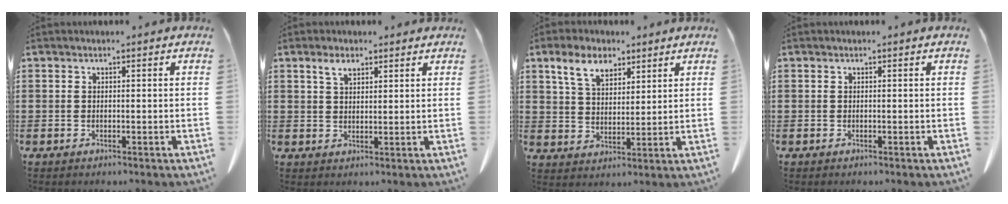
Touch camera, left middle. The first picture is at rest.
{"total": 3.3, "force": [2.2, 1.4, 2.1], "torque": [-0.039, 0.003, 0.037]}
{"total": 7.0, "force": [4.6, 3.8, 3.6], "torque": [-0.081, 0.005, 0.083]}
{"total": 0.0}